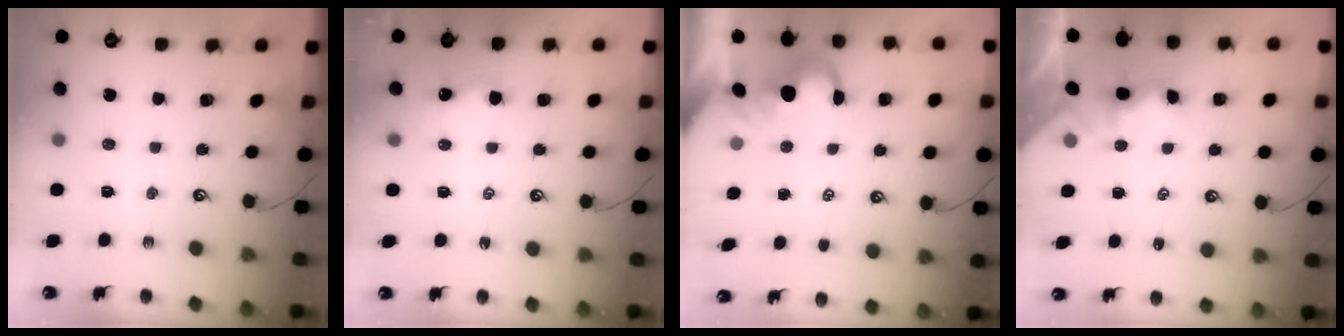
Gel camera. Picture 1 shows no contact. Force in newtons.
{"total": 1.7, "press": 1.6, "slide": 0.3}
{"total": 2.0, "press": 1.8, "slide": 0.9}
{"total": 1.7, "press": 1.7, "slide": 0.5}